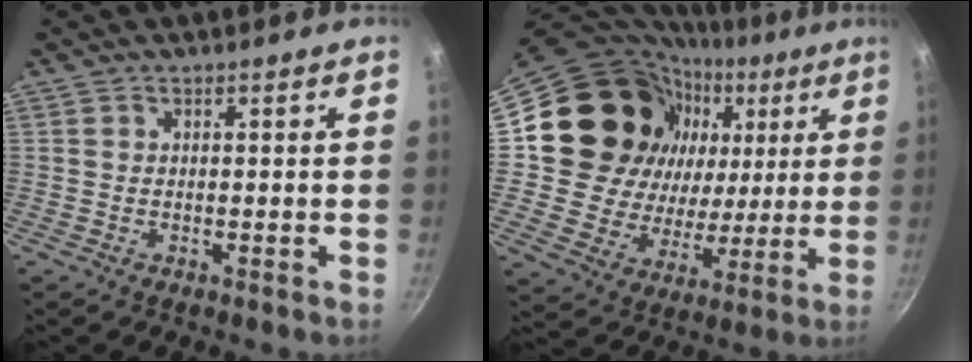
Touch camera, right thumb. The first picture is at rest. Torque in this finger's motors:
{"motor_torque": [0.60, 4.35, 0.86, -0.34, 0.14]}